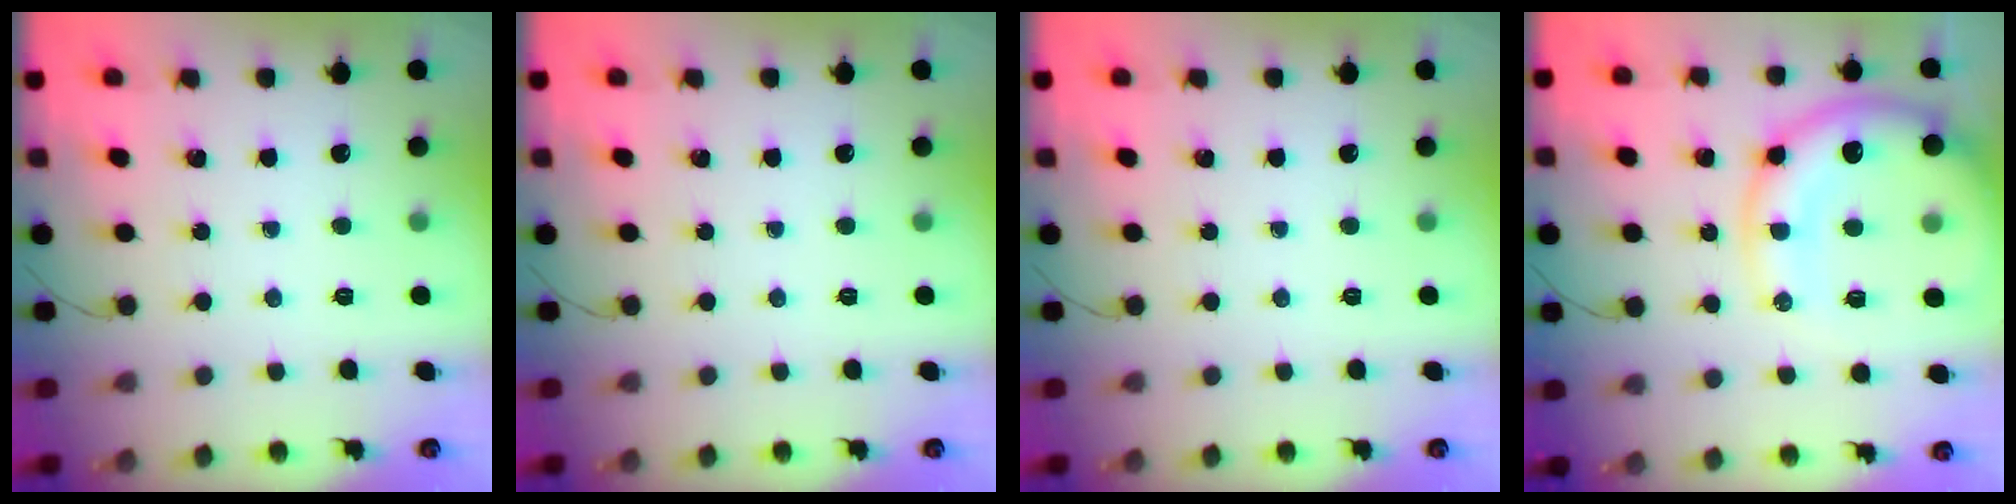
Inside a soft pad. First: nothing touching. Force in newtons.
{"total": 0.0}
{"total": 0.0}
{"total": 15.1, "press": 14.8, "slide": 3.1}